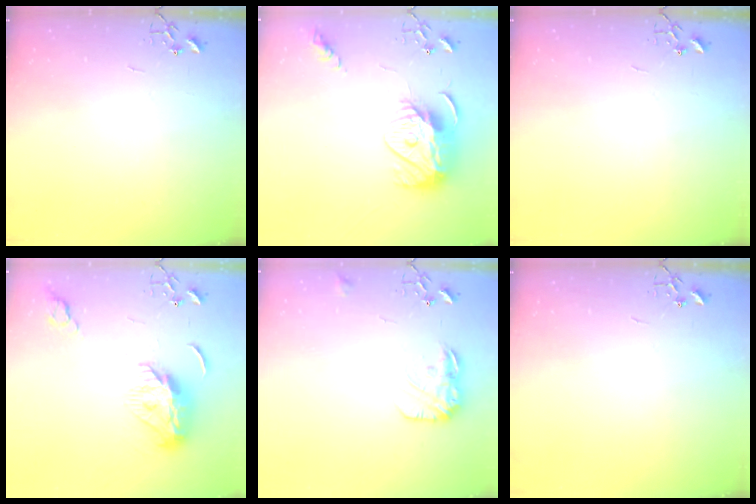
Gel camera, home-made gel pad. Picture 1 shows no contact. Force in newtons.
{"total": 14.0, "press": 13.9, "slide": 1.4}
{"total": 0.0}
{"total": 10.9, "press": 10.9, "slide": 0.9}
{"total": 11.7, "press": 11.7, "slide": 0.4}
{"total": 0.0}